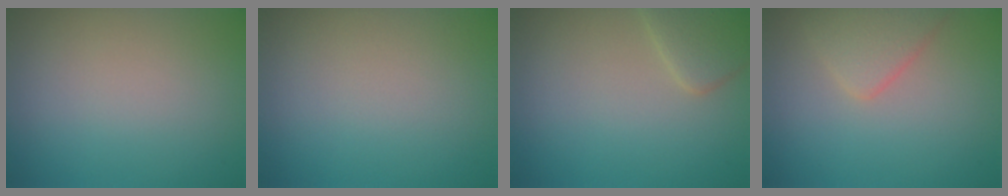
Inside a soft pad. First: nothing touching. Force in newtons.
{"total": 0.0}
{"total": 2.6, "press": 2.6, "slide": 0.1}
{"total": 2.7, "press": 2.7, "slide": 0.1}